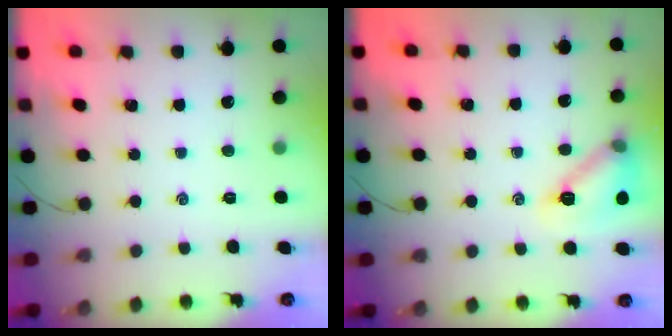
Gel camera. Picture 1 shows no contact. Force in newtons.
{"total": 13.3, "press": 13.3, "slide": 0.9}